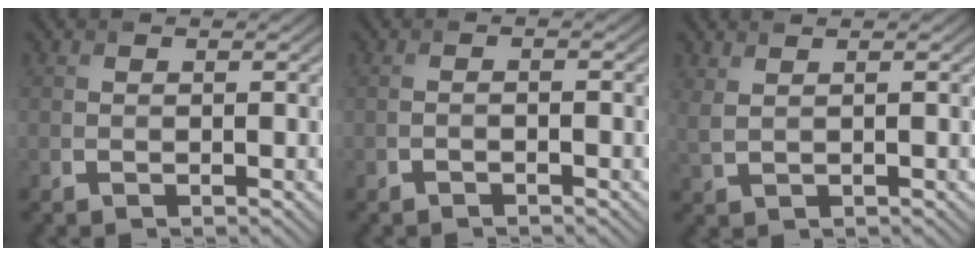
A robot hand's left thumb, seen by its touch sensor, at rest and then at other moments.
{"total": 1.0, "force": [-0.8, 0.1, 0.5], "torque": [-0.009, 0.001, -0.016]}
{"total": 2.3, "force": [1.5, 0.7, 1.6], "torque": [-0.037, 0.003, 0.027]}